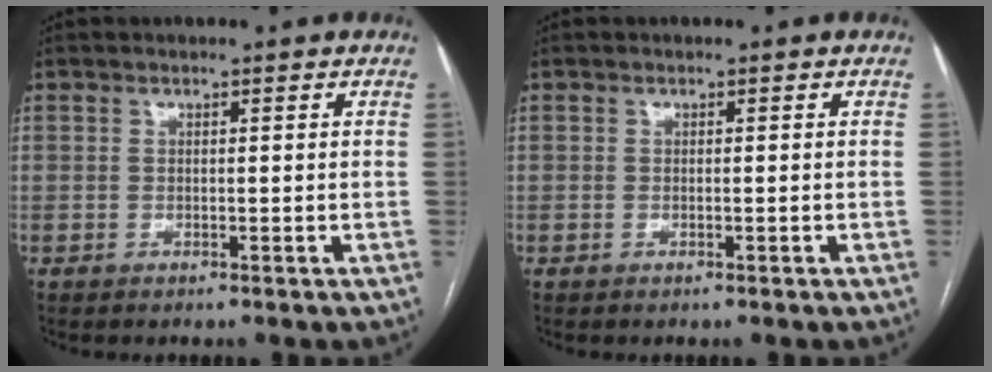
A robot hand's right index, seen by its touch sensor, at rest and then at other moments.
{"total": 0.0}